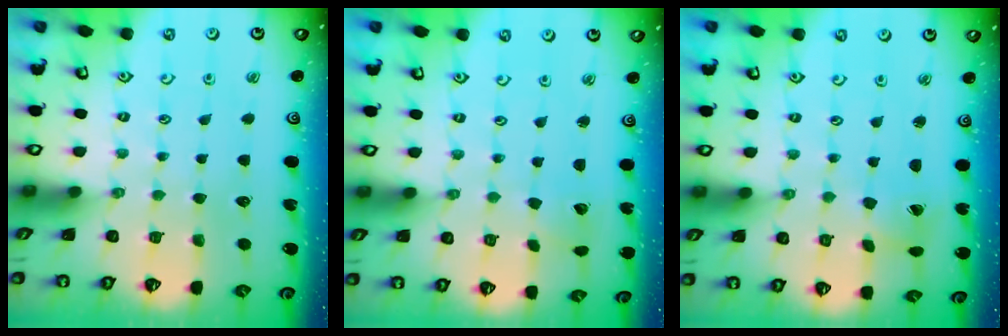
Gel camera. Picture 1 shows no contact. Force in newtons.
{"total": 2.0, "press": 2.0, "slide": 0.2}
{"total": 2.4, "press": 2.4, "slide": 0.3}